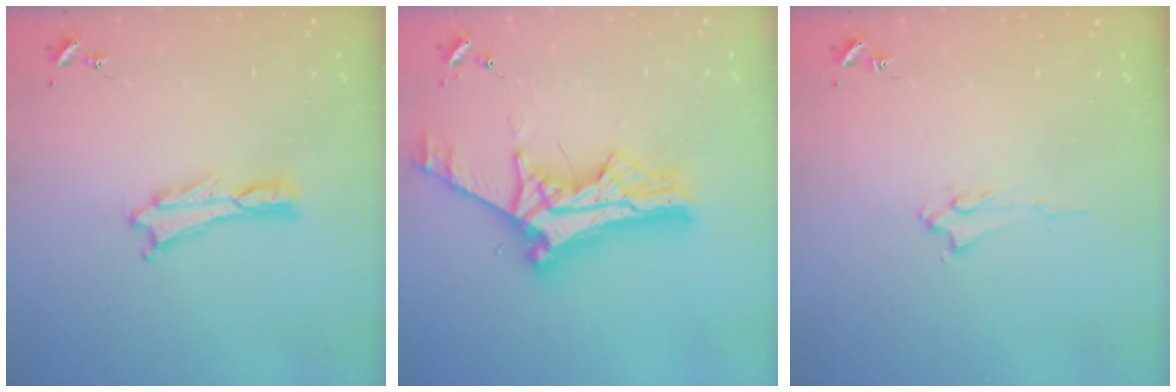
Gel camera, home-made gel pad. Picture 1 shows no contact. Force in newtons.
{"total": 11.4, "press": 11.4, "slide": 1.1}
{"total": 1.9, "press": 1.8, "slide": 0.4}